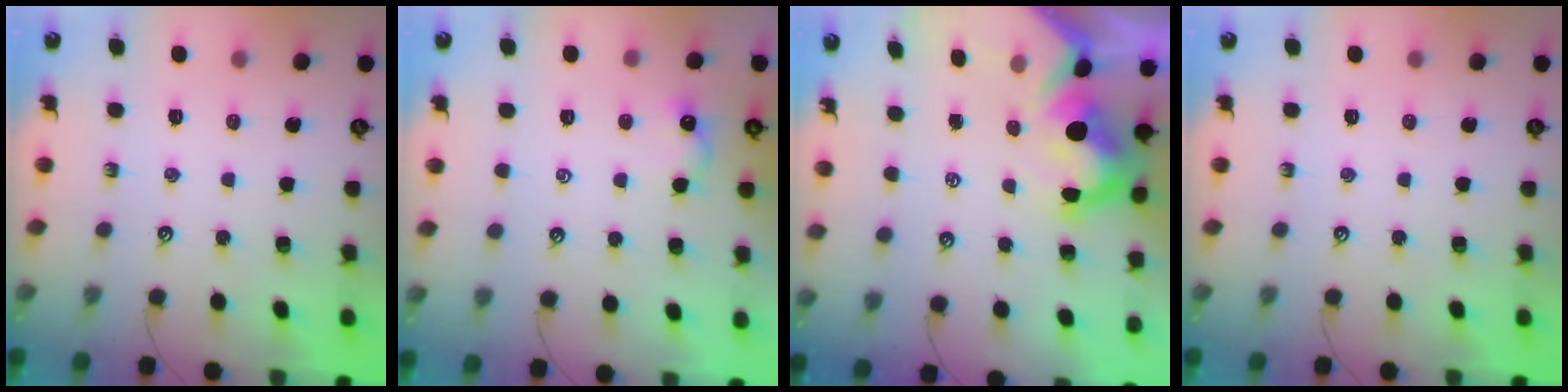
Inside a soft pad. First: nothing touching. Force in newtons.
{"total": 1.6, "press": 1.5, "slide": 0.6}
{"total": 11.7, "press": 11.6, "slide": 1.7}
{"total": 0.0}